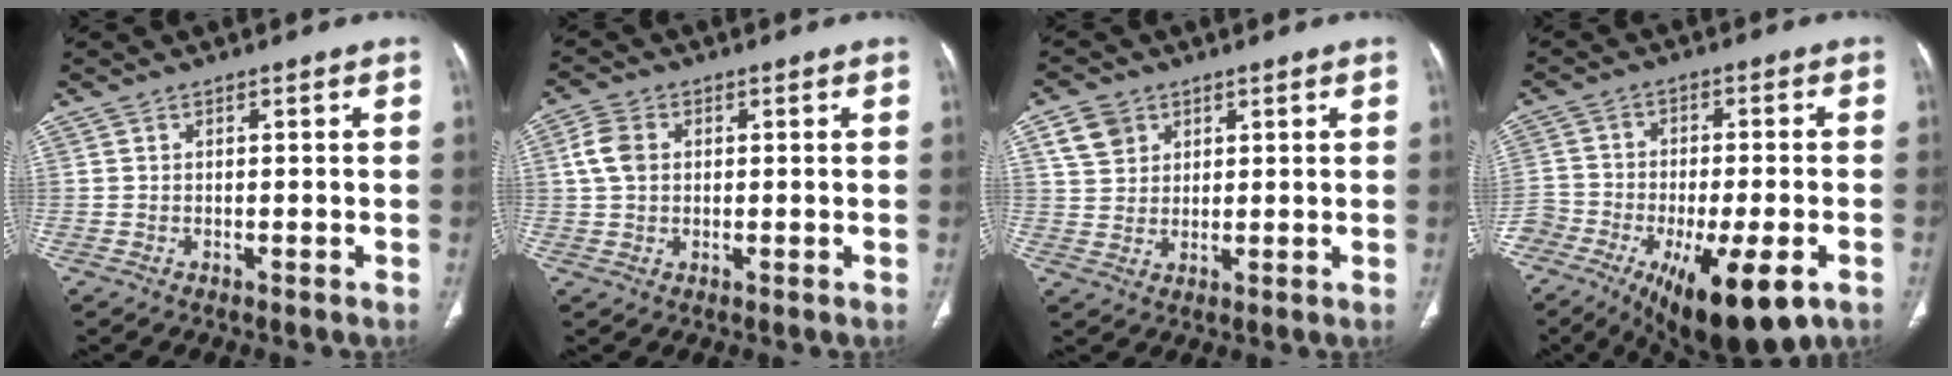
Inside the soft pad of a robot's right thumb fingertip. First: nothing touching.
{"total": 4.7, "force": [0.8, 3.5, 3.0], "torque": [-0.064, 0.007, 0.012]}
{"total": 5.6, "force": [2.8, 4.4, 2.2], "torque": [-0.025, -0.007, 0.057]}
{"total": 21.8, "force": [-11.4, 8.9, 16.3], "torque": [-0.298, 0.011, -0.182]}